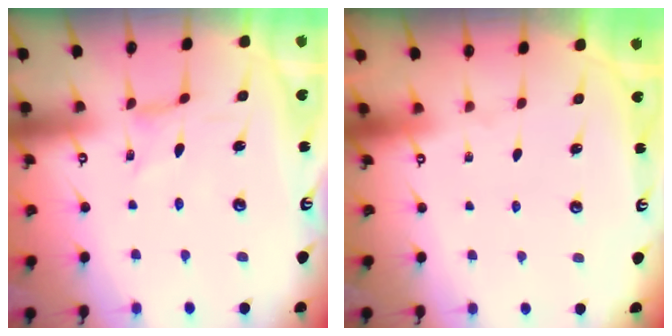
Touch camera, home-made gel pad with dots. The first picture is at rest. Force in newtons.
{"total": 0.0}